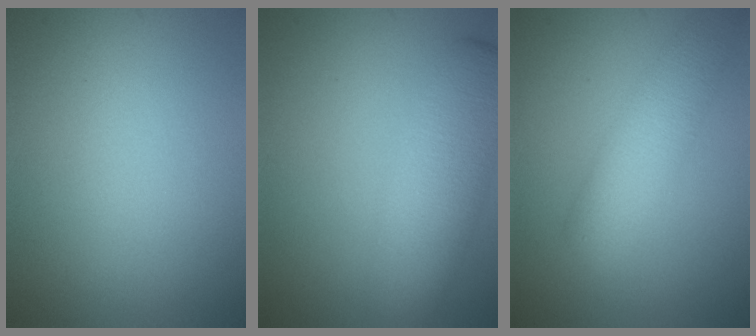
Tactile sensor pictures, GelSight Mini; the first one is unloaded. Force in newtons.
{"total": 7.0, "press": 7.0, "slide": 0.3}
{"total": 4.5, "press": 4.5, "slide": 0.2}